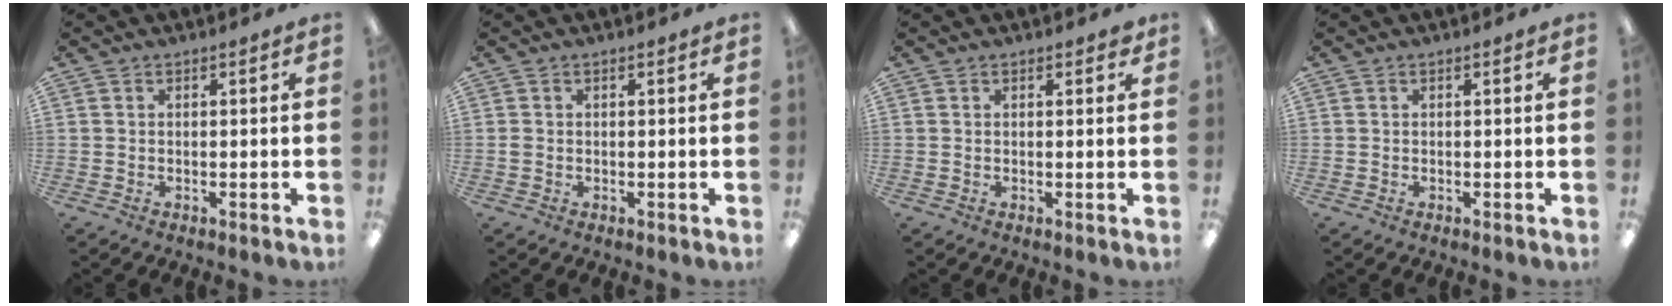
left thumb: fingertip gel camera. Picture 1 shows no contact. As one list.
[{"total": 0.7, "force": [-0.1, 0.6, 0.4], "torque": [-0.007, 0.004, -0.003]}, {"total": 1.1, "force": [0.8, 0.5, 0.5], "torque": [0.005, -0.004, 0.011]}, {"total": 0.0}]